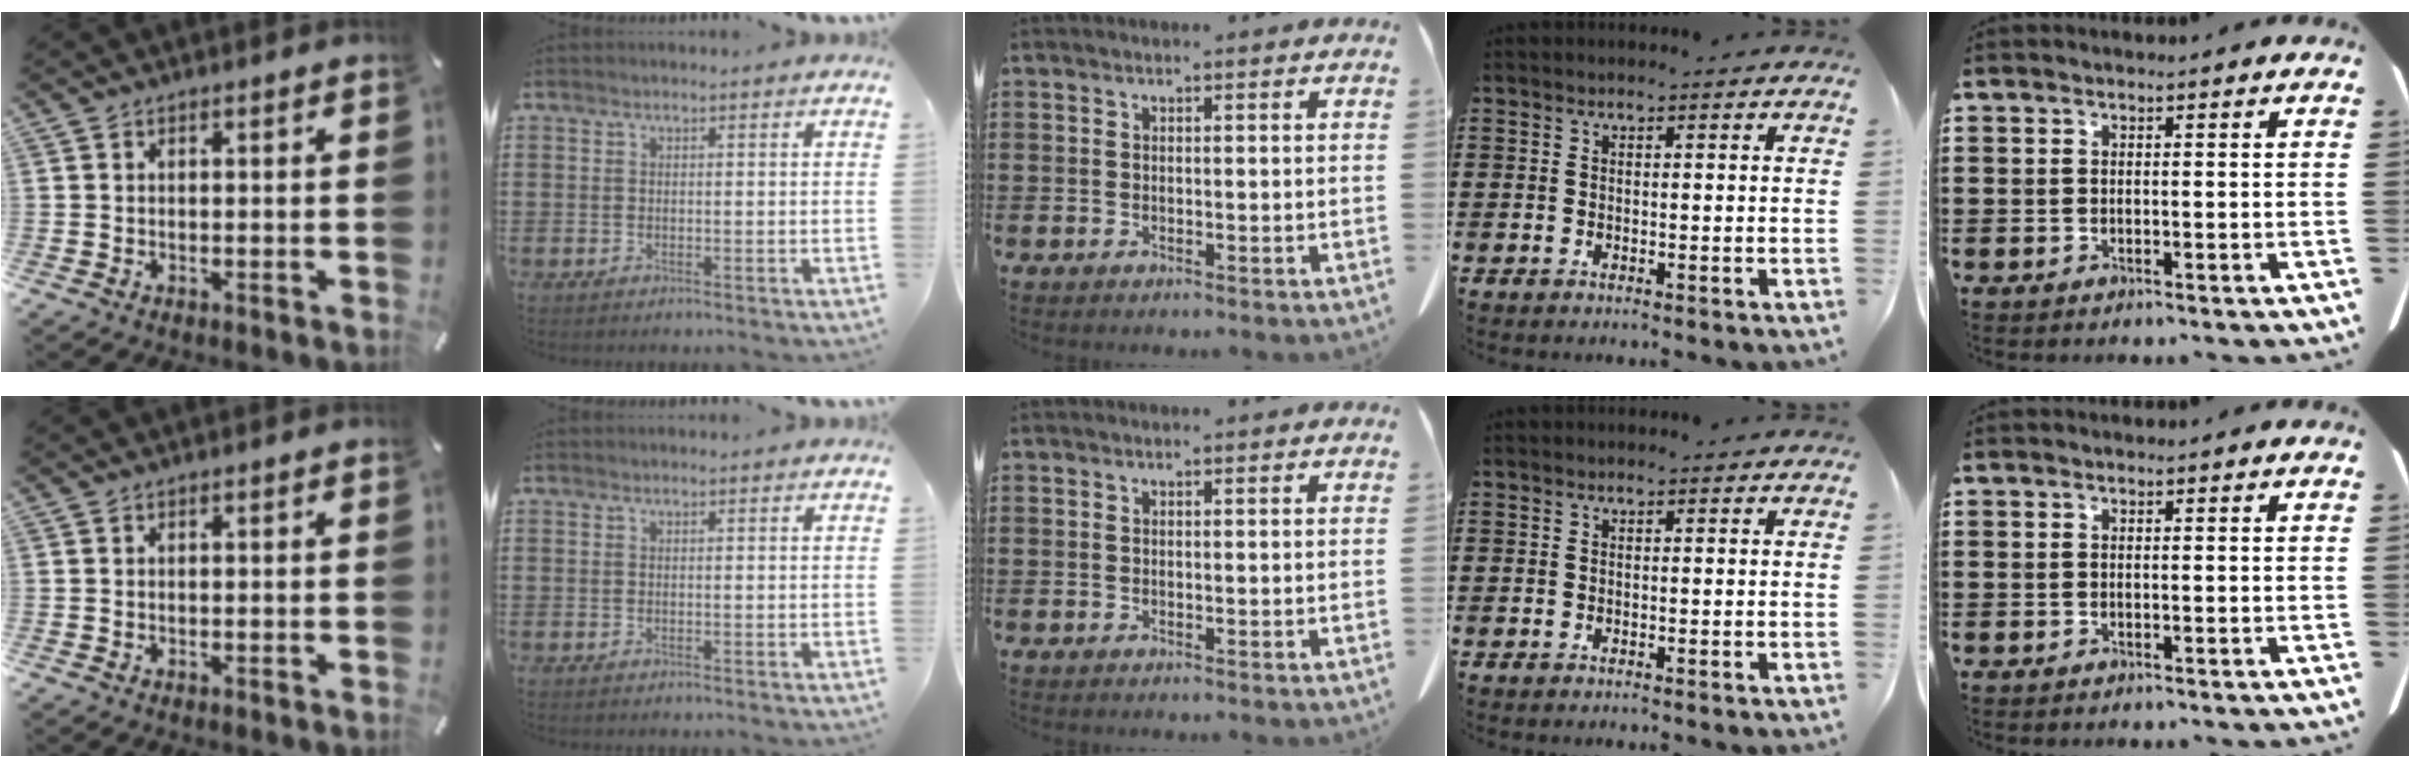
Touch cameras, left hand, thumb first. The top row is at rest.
{}